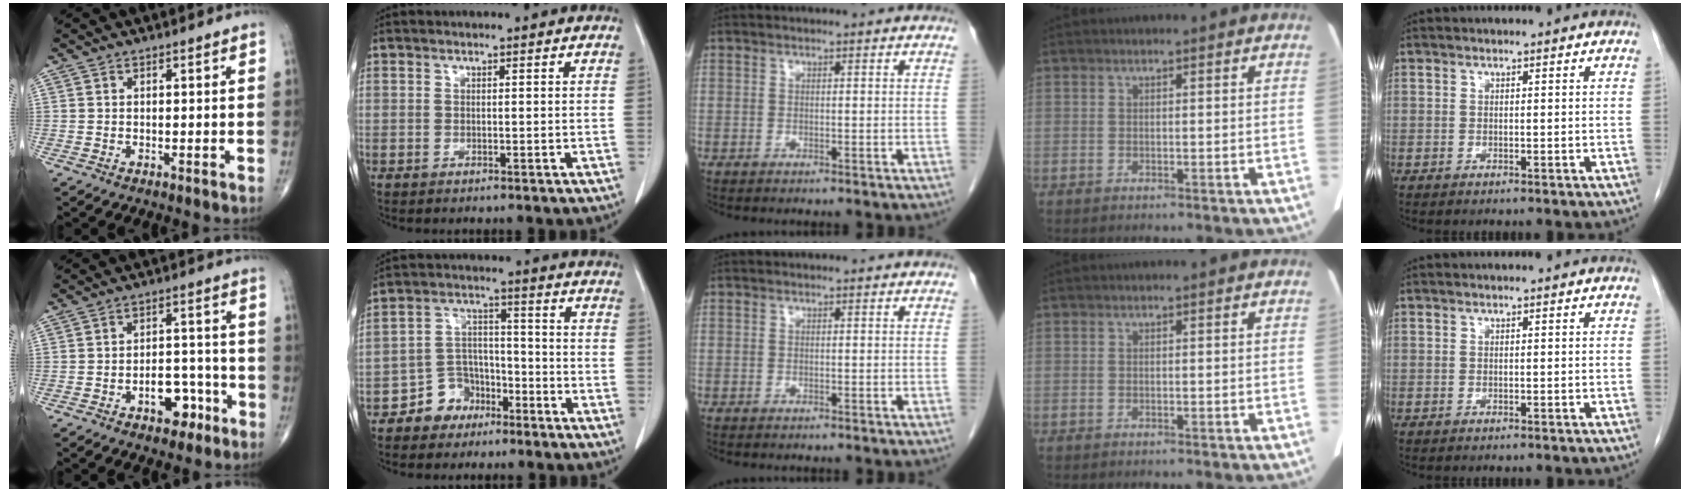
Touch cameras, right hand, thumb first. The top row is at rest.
{"thumb": {"total": 7.5, "force": [-3.9, 4.4, 4.7], "torque": [-0.041, 0.040, -0.055]}, "index": {"total": 6.4, "force": [-4.3, 4.5, 1.3], "torque": [-0.022, 0.019, -0.075]}}